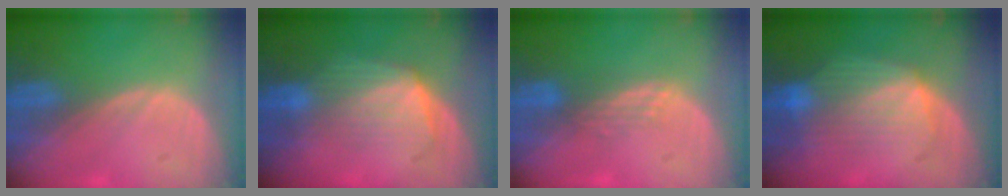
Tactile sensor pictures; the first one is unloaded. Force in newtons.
{"total": 7.1, "press": 6.5, "slide": 2.9}
{"total": 3.0, "press": 2.5, "slide": 1.7}
{"total": 8.4, "press": 7.9, "slide": 2.8}